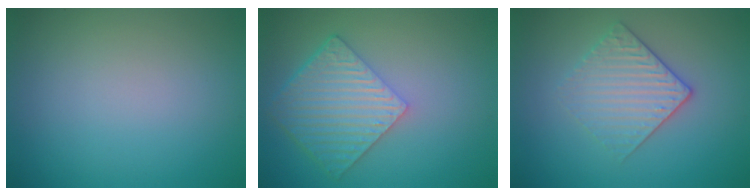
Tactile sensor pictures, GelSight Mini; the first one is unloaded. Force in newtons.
{"total": 6.1, "press": 4.5, "slide": 4.1}
{"total": 3.1, "press": 2.8, "slide": 1.3}